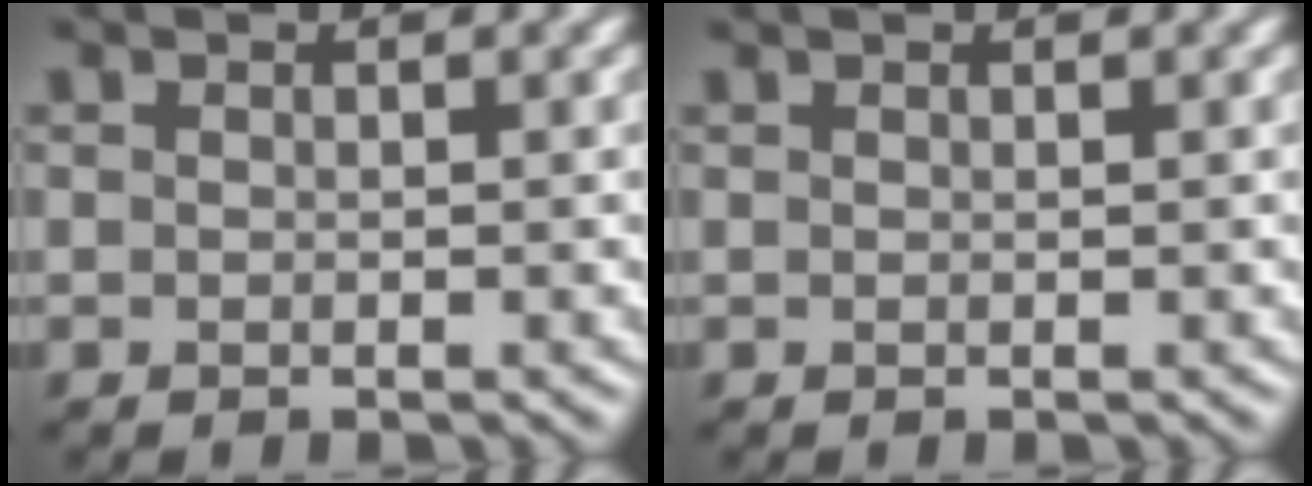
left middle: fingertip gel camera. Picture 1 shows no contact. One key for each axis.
{"total": 0.5, "fx": 0.4, "fy": 0.2, "fz": 0.2, "tx": -0.001, "ty": 0.001, "tz": 0.003}